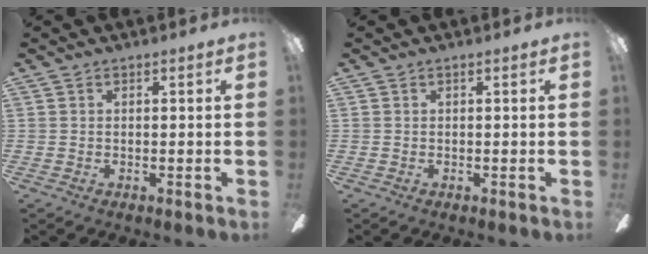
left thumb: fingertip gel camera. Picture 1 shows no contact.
{"total": 0.0}